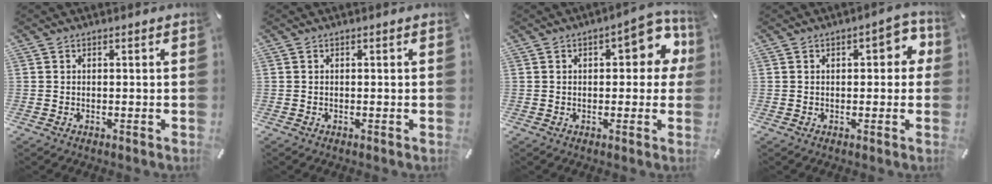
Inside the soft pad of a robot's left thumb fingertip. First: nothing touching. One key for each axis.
{"total": 0.0}
{"total": 10.3, "fx": 2.6, "fy": 5.0, "fz": 8.6, "tx": -0.098, "ty": -0.010, "tz": 0.036}
{"total": 6.4, "fx": 1.3, "fy": 3.2, "fz": 5.4, "tx": -0.066, "ty": 0.000, "tz": 0.013}